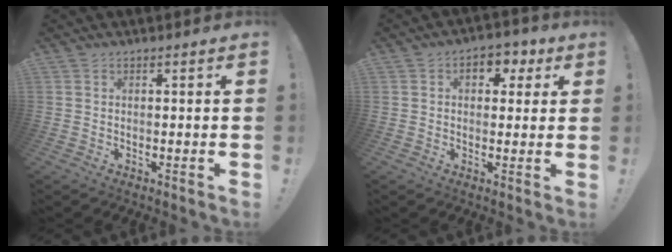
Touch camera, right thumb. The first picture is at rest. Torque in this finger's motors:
{"motor_torque": [0.66, 1.18, 0.26, -0.17, 0.00]}